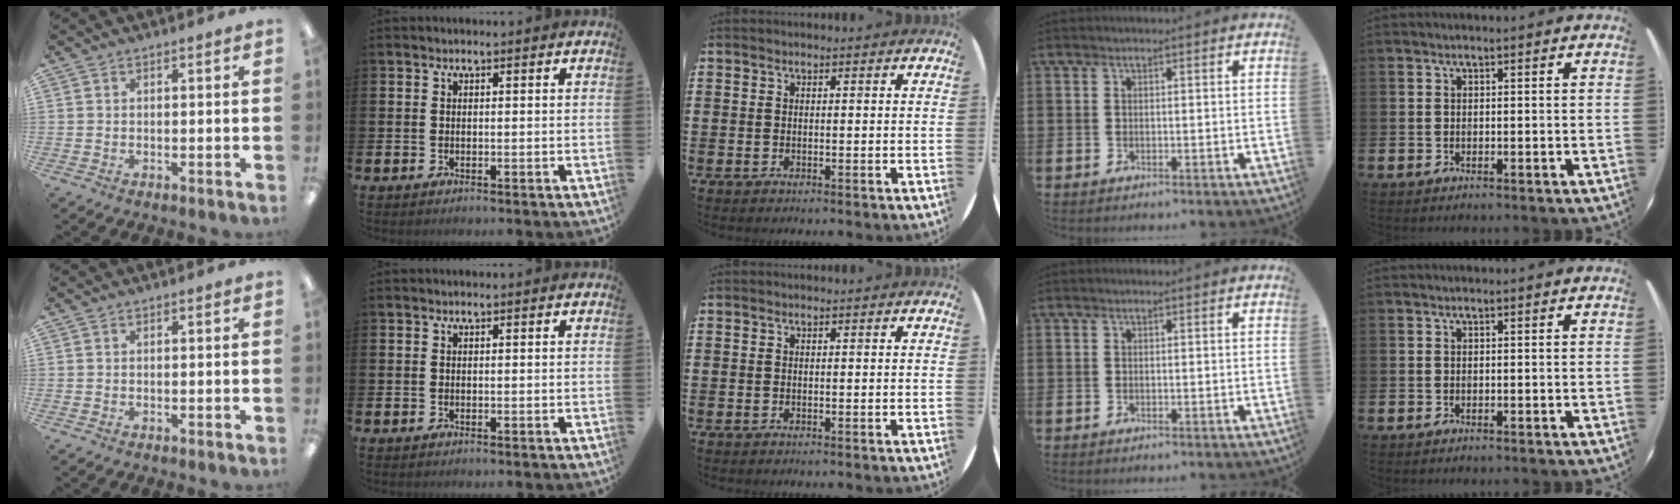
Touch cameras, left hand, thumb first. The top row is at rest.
{}